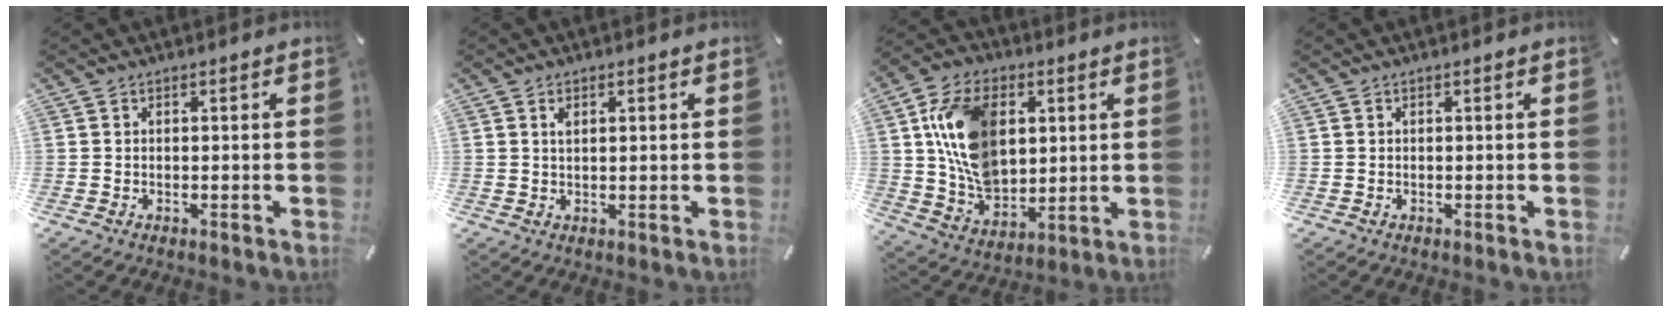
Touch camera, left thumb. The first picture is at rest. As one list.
[{"total": 1.6, "force": [0.7, 0.6, 1.3], "torque": [-0.029, 0.000, 0.013]}, {"total": 17.0, "force": [4.2, 11.9, 11.5], "torque": [-0.231, 0.007, 0.081]}, {"total": 0.0}]